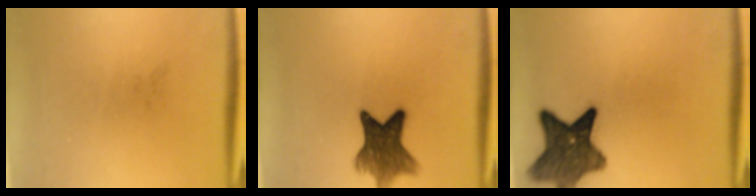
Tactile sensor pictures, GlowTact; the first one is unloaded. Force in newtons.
{"total": 9.1}
{"total": 9.7}